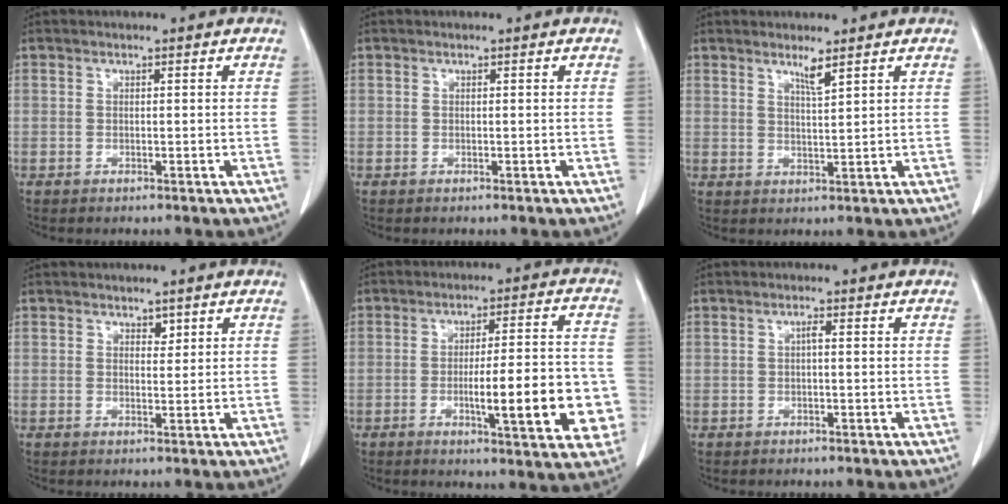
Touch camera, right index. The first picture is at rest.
{"total": 0.0}
{"total": 2.4, "force": [1.8, -0.3, 1.6], "torque": [-0.030, -0.009, 0.035]}
{"total": 1.2, "force": [0.8, 0.7, 0.6], "torque": [-0.004, -0.004, 0.011]}
{"total": 14.5, "force": [-3.7, 2.7, 13.8], "torque": [-0.168, 0.015, -0.044]}
{"total": 0.8, "force": [0.0, 0.1, 0.8], "torque": [-0.014, 0.001, 0.000]}